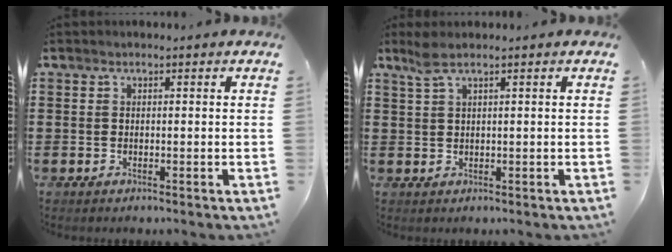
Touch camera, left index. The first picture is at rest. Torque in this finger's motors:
{"motor_torque": [1.22, -0.60, 0.06, 0.02]}